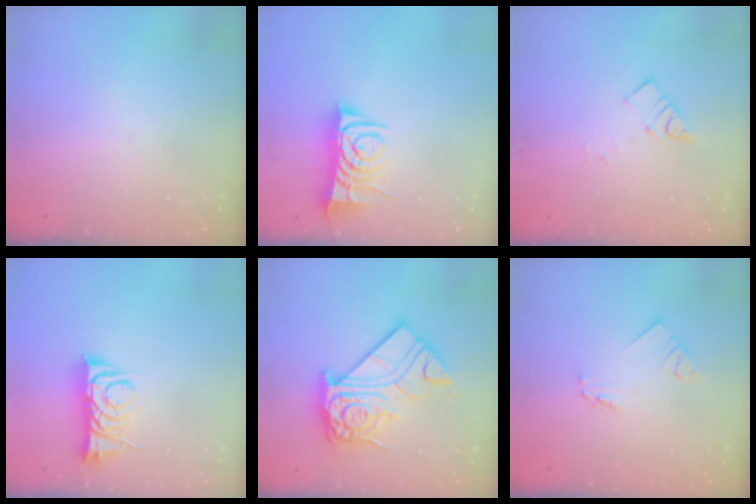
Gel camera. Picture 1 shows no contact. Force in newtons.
{"total": 7.7, "press": 7.6, "slide": 1.1}
{"total": 3.4, "press": 3.4, "slide": 0.2}
{"total": 8.3, "press": 8.3, "slide": 0.6}
{"total": 19.5, "press": 19.4, "slide": 1.6}
{"total": 1.7, "press": 1.7, "slide": 0.3}